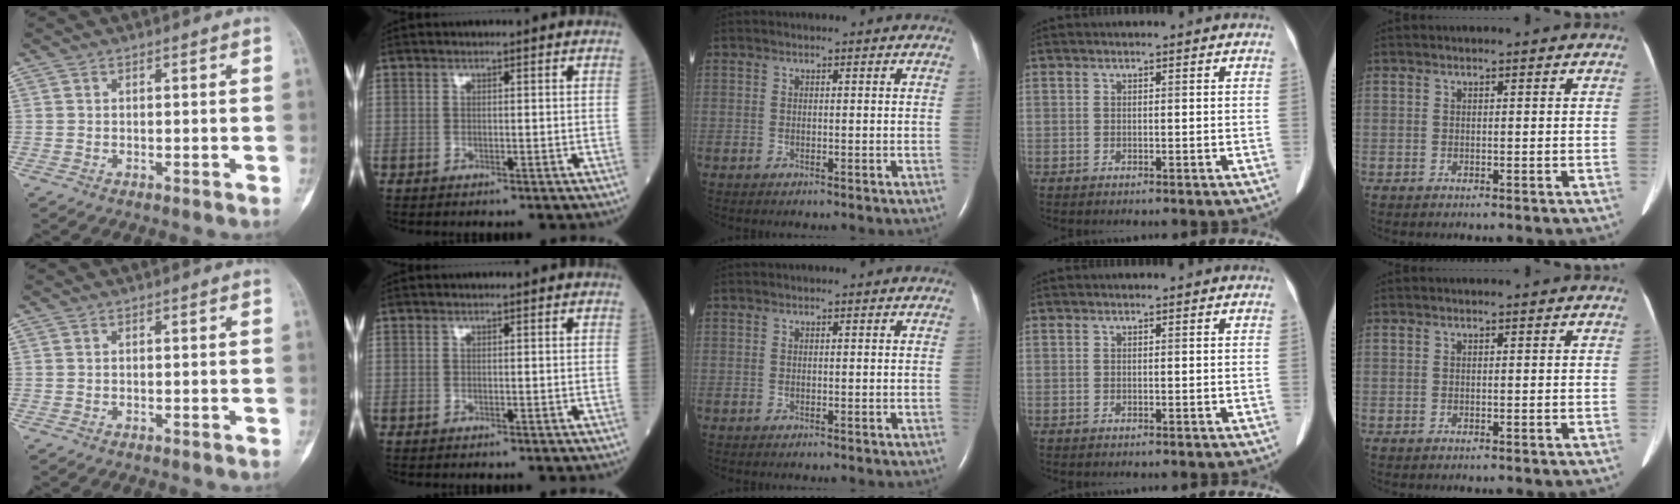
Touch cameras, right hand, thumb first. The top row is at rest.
{}